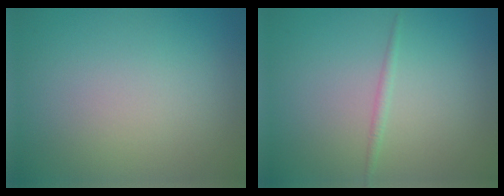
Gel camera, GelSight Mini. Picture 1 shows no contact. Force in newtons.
{"total": 0.8, "press": 0.8, "slide": 0.0}